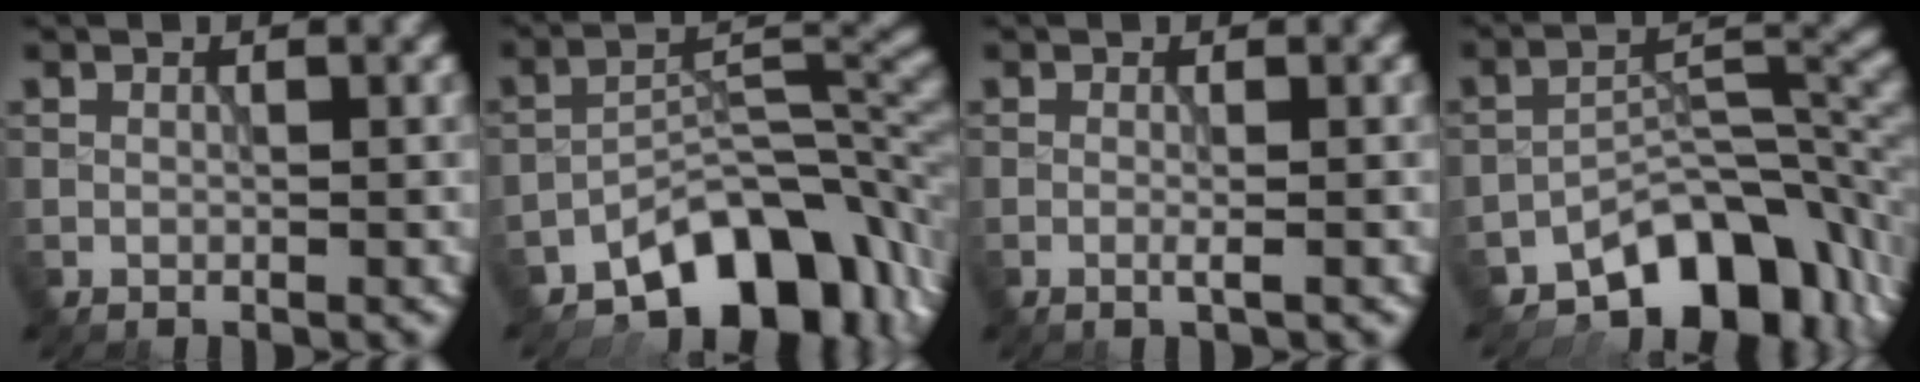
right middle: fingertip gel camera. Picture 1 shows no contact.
{"total": 10.0, "force": [-6.9, 4.5, 5.7], "torque": [-0.065, 0.001, -0.123]}
{"total": 1.0, "force": [-0.2, 0.2, 1.0], "torque": [-0.016, -0.002, -0.007]}
{"total": 9.2, "force": [-6.3, 4.2, 5.2], "torque": [-0.056, -0.002, -0.111]}